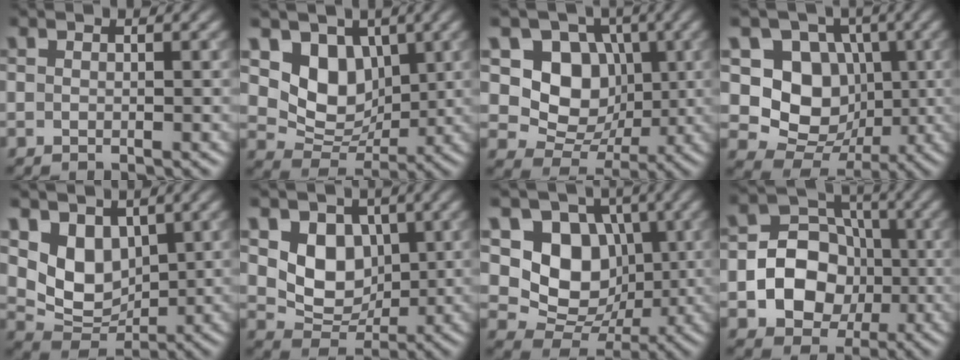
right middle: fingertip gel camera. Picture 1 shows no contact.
{"total": 6.2, "force": [2.0, 4.8, 3.4], "torque": [-0.058, -0.016, 0.028]}
{"total": 7.7, "force": [1.4, 6.3, 4.1], "torque": [-0.066, -0.008, 0.007]}
{"total": 8.5, "force": [0.9, 7.2, 4.4], "torque": [-0.070, -0.008, -0.003]}
{"total": 5.4, "force": [2.0, 3.9, 3.1], "torque": [-0.060, -0.017, 0.037]}
{"total": 5.7, "force": [1.3, 4.5, 3.3], "torque": [-0.057, -0.011, 0.020]}
{"total": 8.1, "force": [1.4, 6.7, 4.5], "torque": [-0.073, -0.015, 0.012]}
{"total": 8.0, "force": [-1.5, 6.7, 4.1], "torque": [-0.041, 0.000, -0.047]}